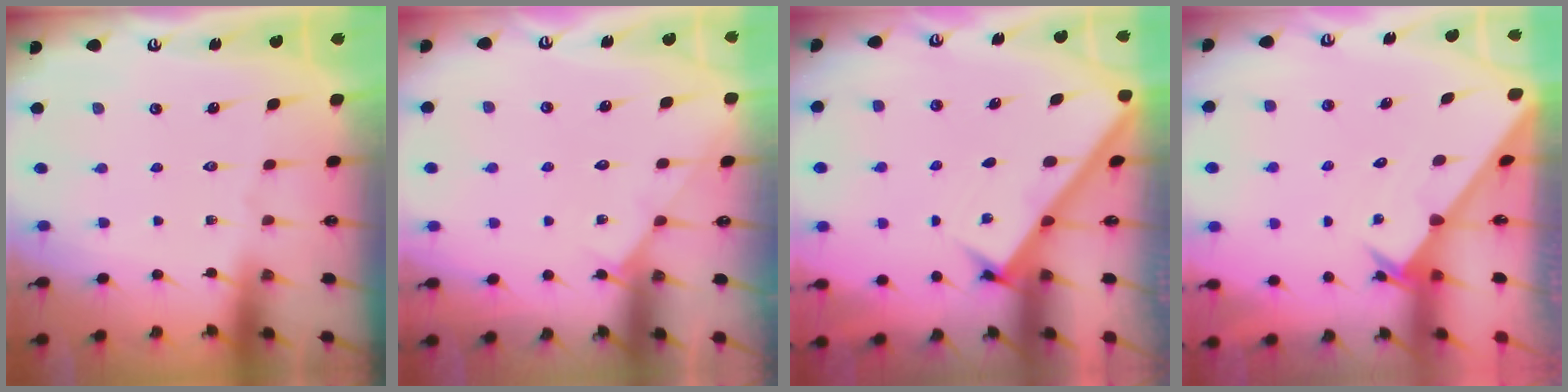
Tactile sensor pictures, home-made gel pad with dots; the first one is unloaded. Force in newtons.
{"total": 2.6, "press": 2.5, "slide": 0.4}
{"total": 2.5, "press": 2.4, "slide": 0.4}
{"total": 1.8, "press": 1.8, "slide": 0.1}